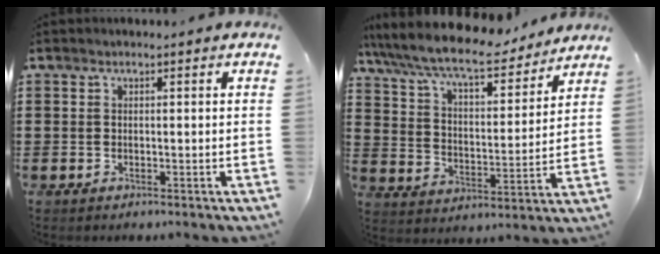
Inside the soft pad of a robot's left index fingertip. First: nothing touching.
{"total": 9.8, "force": [8.6, 1.6, 4.4], "torque": [-0.120, -0.042, 0.148]}